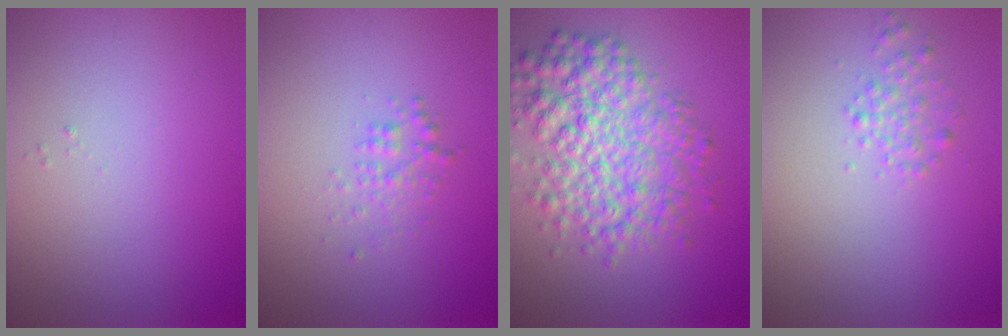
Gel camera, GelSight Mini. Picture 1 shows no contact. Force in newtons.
{"total": 1.5, "press": 1.5, "slide": 0.0}
{"total": 7.4, "press": 7.4, "slide": 0.1}
{"total": 1.5, "press": 1.5, "slide": 0.0}